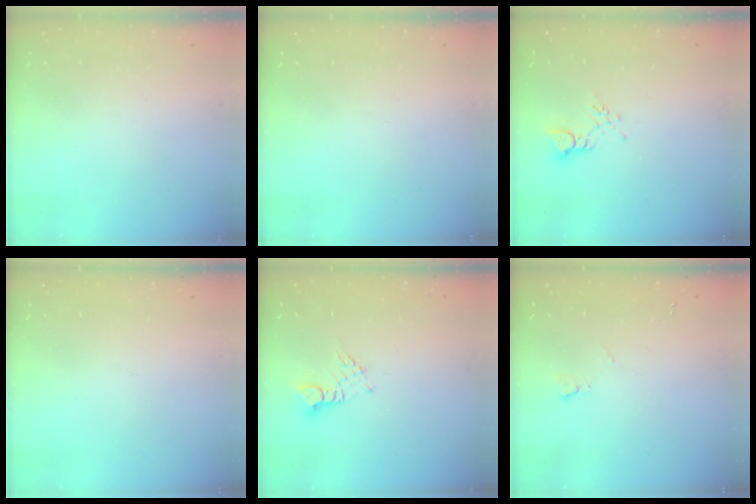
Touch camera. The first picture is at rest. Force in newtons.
{"total": 0.0}
{"total": 2.6, "press": 2.6, "slide": 0.4}
{"total": 0.0}
{"total": 2.3, "press": 2.3, "slide": 0.3}
{"total": 4.2, "press": 4.1, "slide": 0.7}